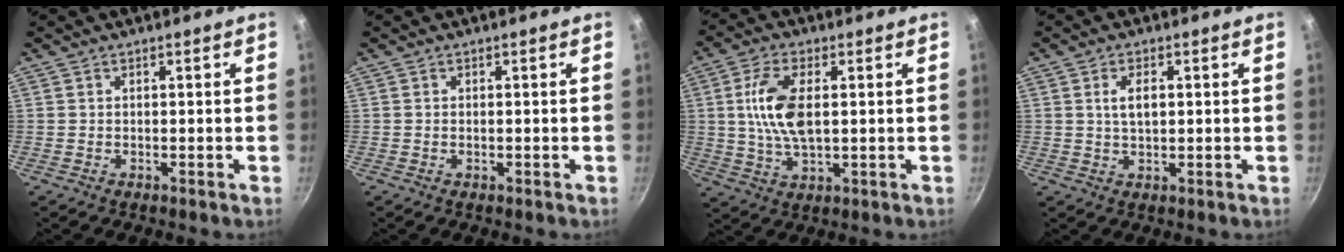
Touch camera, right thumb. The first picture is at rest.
{"total": 0.0}
{"total": 10.5, "force": [1.4, 5.0, 9.2], "torque": [-0.191, -0.002, 0.029]}
{"total": 3.8, "force": [0.8, 1.9, 3.2], "torque": [-0.056, -0.001, 0.017]}